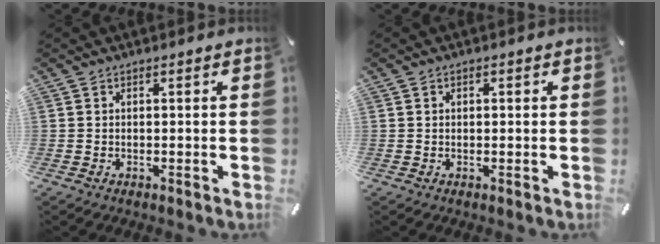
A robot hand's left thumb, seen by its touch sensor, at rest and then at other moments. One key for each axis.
{"total": 0.8, "fx": 0.1, "fy": 0.6, "fz": 0.5, "tx": -0.009, "ty": 0.005, "tz": 0.001}